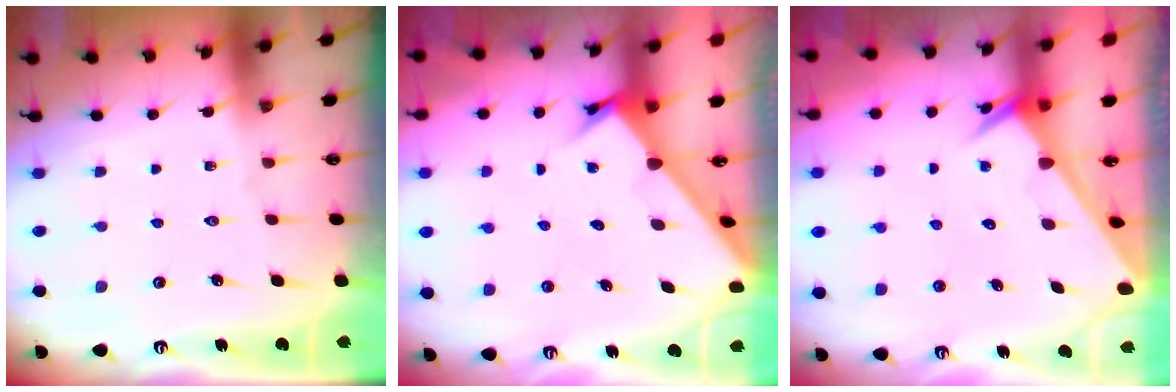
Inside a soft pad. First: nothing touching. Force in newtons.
{"total": 2.5, "press": 2.5, "slide": 0.2}
{"total": 2.4, "press": 2.4, "slide": 0.0}